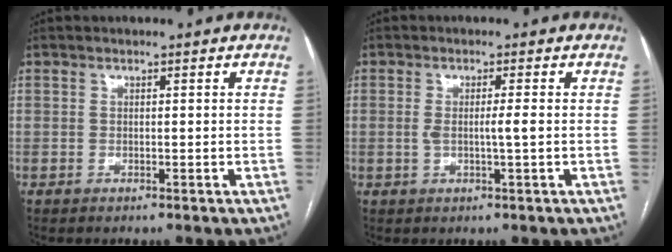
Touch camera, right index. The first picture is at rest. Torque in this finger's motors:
{"motor_torque": [0.71, 0.05, 0.33, 0.10]}